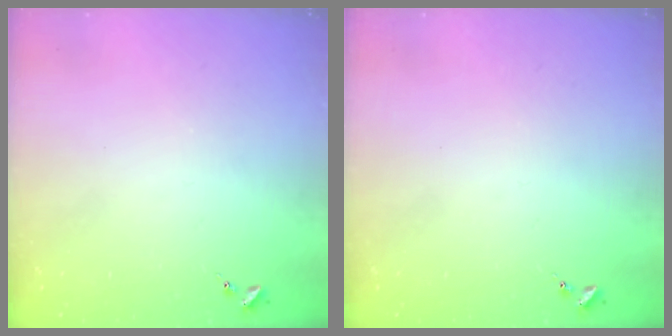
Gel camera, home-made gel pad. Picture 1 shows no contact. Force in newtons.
{"total": 0.0}